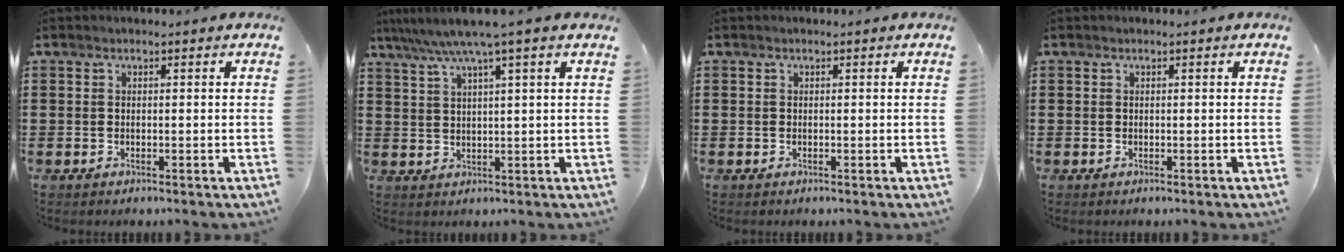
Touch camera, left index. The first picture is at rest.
{"total": 5.2, "force": [3.5, -0.7, 3.8], "torque": [-0.083, -0.010, 0.057]}
{"total": 0.0}
{"total": 0.0}